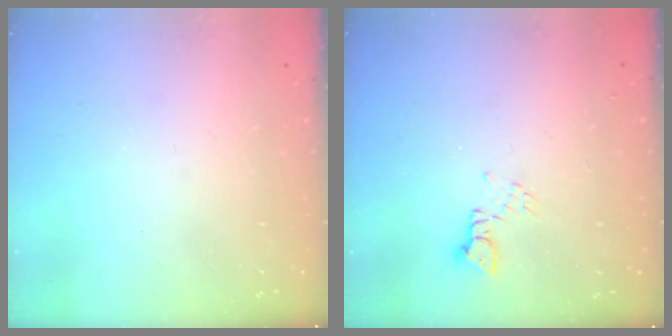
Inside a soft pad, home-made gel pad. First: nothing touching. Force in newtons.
{"total": 2.2, "press": 2.2, "slide": 0.3}